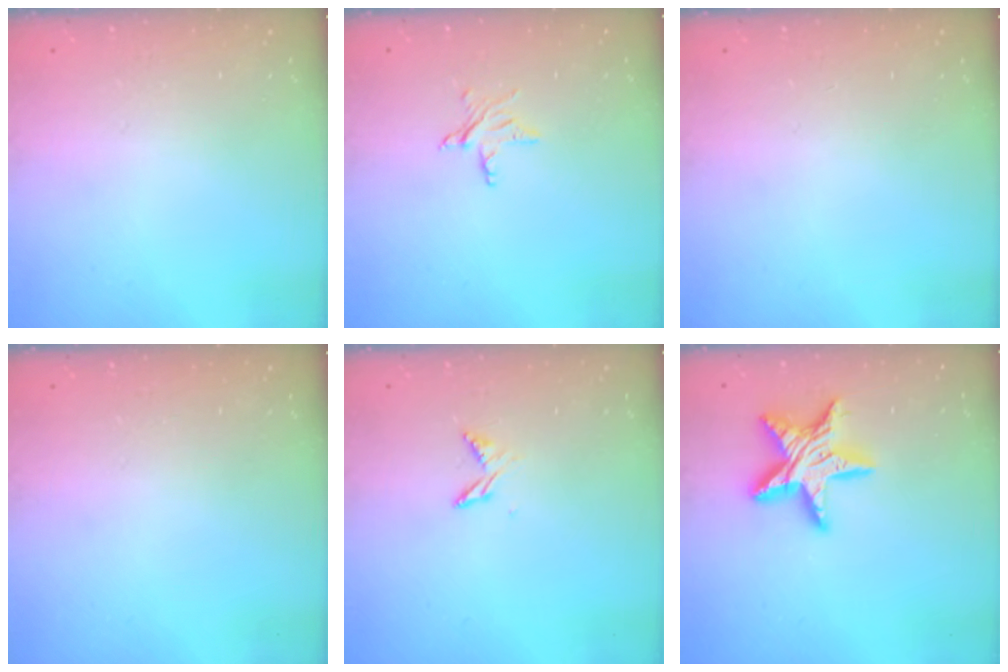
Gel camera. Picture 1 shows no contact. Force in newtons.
{"total": 3.6, "press": 3.6, "slide": 0.3}
{"total": 0.0}
{"total": 0.0}
{"total": 4.7, "press": 4.6, "slide": 0.6}
{"total": 15.2, "press": 15.2, "slide": 1.1}